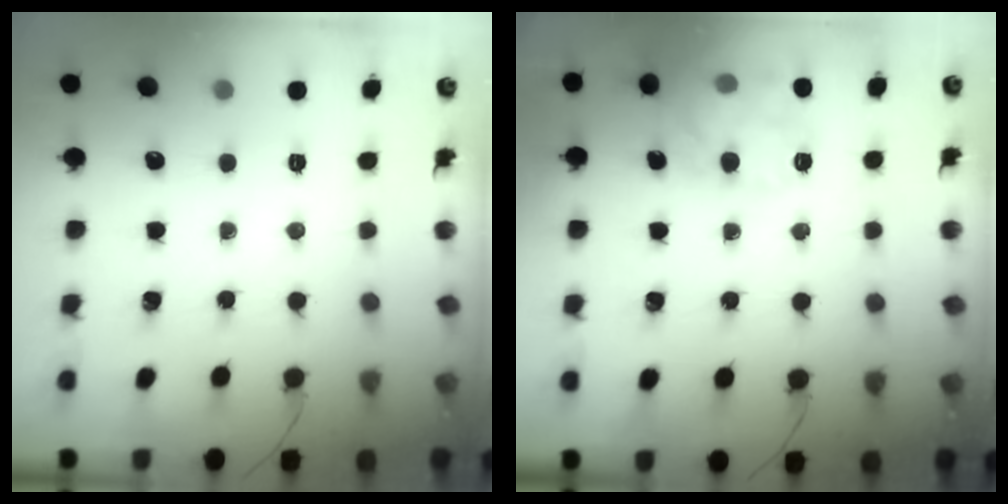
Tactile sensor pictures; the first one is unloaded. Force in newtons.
{"total": 12.2, "press": 12.2, "slide": 1.0}